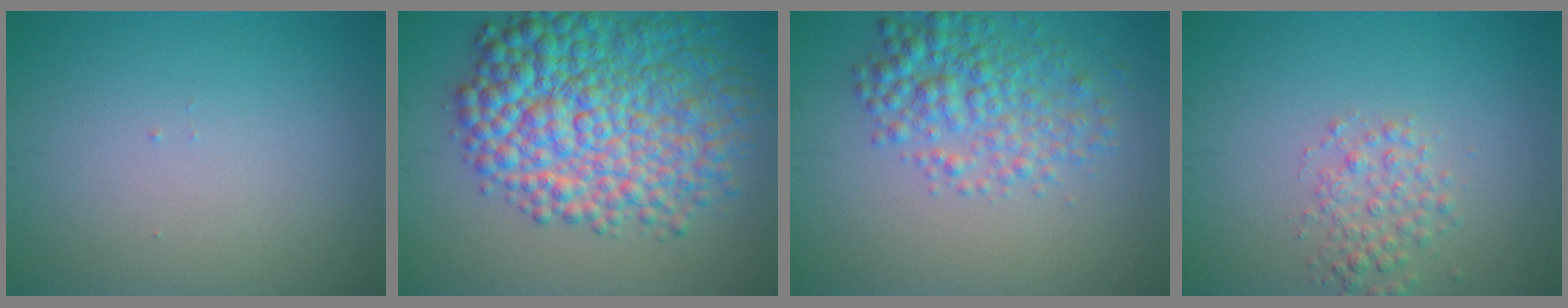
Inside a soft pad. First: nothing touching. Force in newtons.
{"total": 10.9, "press": 10.9, "slide": 0.2}
{"total": 4.3, "press": 4.3, "slide": 0.2}
{"total": 2.4, "press": 2.4, "slide": 0.1}